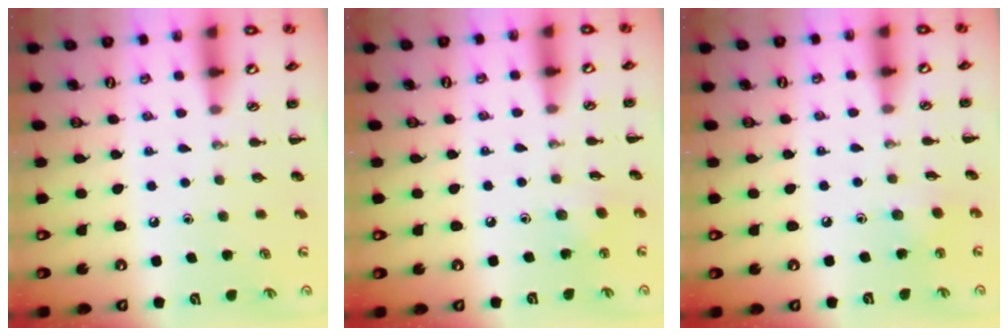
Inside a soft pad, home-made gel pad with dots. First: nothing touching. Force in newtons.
{"total": 2.9, "press": 2.8, "slide": 0.6}
{"total": 2.9, "press": 2.8, "slide": 0.6}